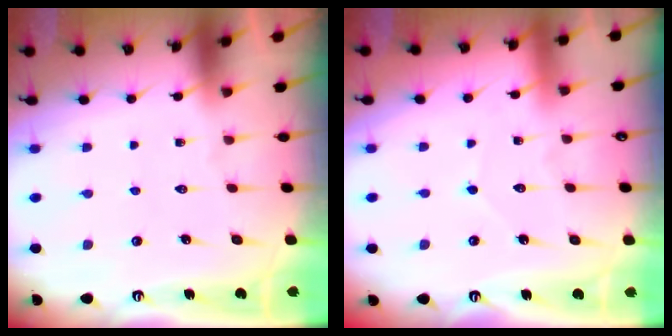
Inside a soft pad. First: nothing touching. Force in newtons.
{"total": 3.8, "press": 3.8, "slide": 0.4}